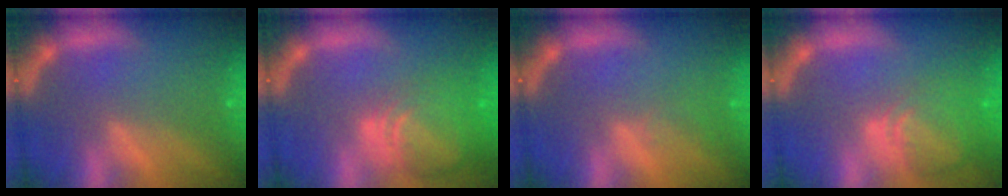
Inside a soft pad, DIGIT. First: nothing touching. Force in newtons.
{"total": 8.0}
{"total": 1.0}
{"total": 6.1}